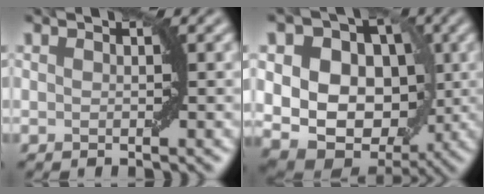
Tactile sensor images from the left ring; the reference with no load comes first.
{"total": 14.0, "force": [1.7, 10.8, 8.8], "torque": [-0.104, 0.032, 0.011]}